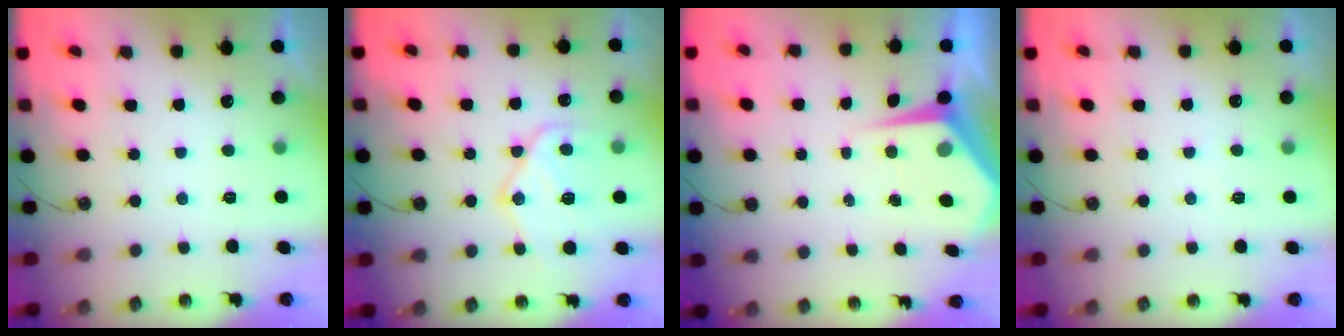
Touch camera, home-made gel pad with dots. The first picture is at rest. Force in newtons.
{"total": 15.6, "press": 15.6, "slide": 1.2}
{"total": 4.9, "press": 4.8, "slide": 0.5}
{"total": 3.0, "press": 2.9, "slide": 0.5}